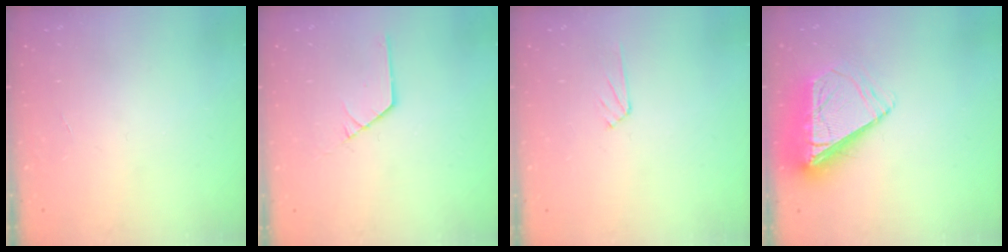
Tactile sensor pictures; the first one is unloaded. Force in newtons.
{"total": 1.3, "press": 1.3, "slide": 0.2}
{"total": 4.7, "press": 4.7, "slide": 0.6}
{"total": 9.4, "press": 9.3, "slide": 1.3}